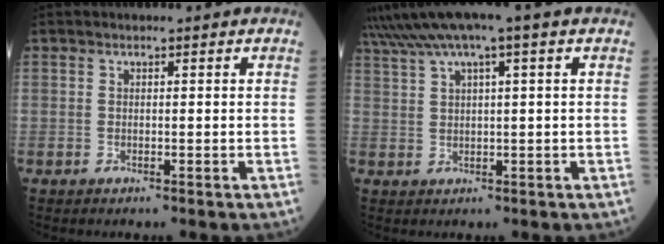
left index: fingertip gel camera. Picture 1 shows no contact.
{"total": 8.5, "force": [5.3, 0.2, 6.6], "torque": [-0.126, 0.041, 0.094]}